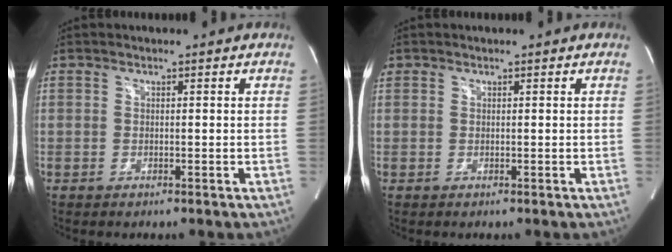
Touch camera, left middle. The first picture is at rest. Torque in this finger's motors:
{"motor_torque": [0.07, -0.03, 0.15, 0.01]}